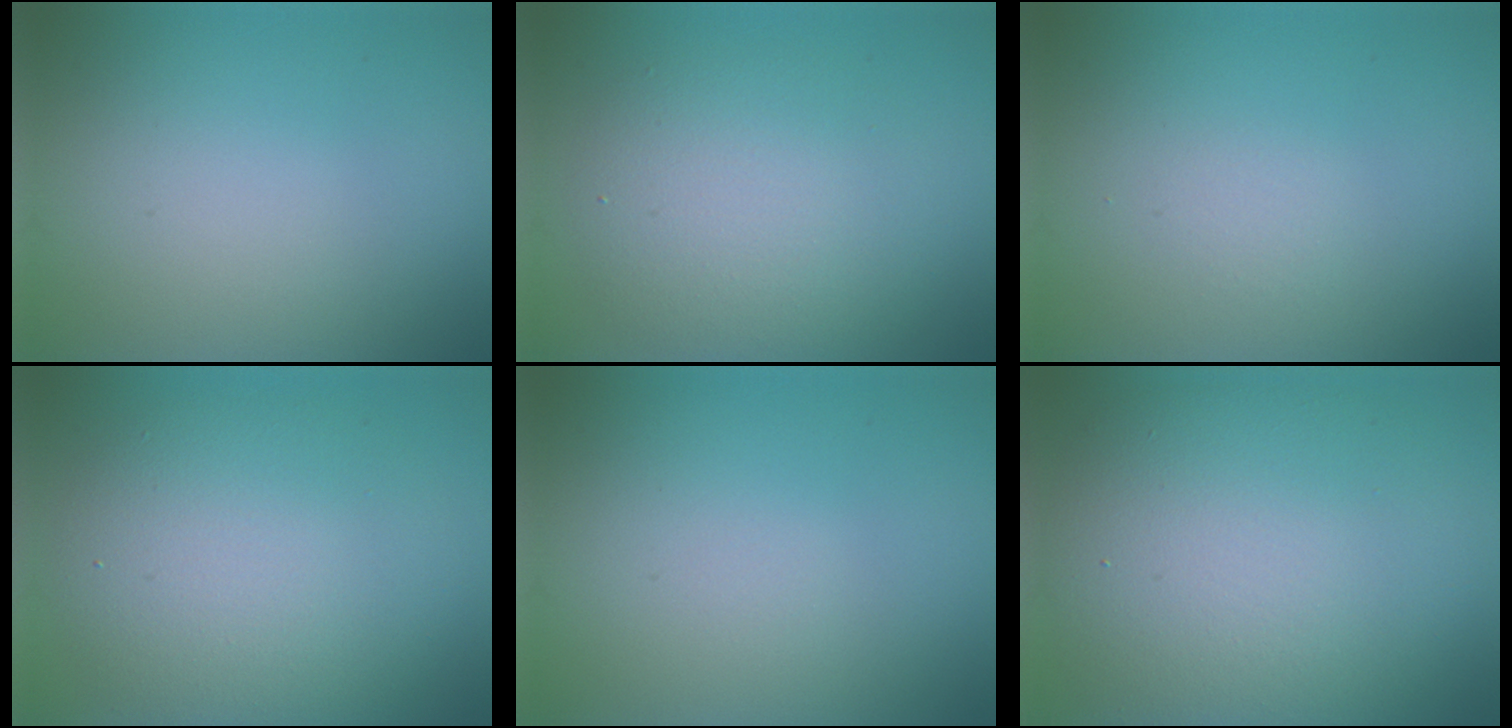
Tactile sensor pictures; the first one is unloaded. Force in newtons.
{"total": 5.4, "press": 5.4, "slide": 0.3}
{"total": 0.0}
{"total": 8.0, "press": 8.0, "slide": 0.2}
{"total": 0.0}
{"total": 12.0, "press": 12.0, "slide": 0.5}